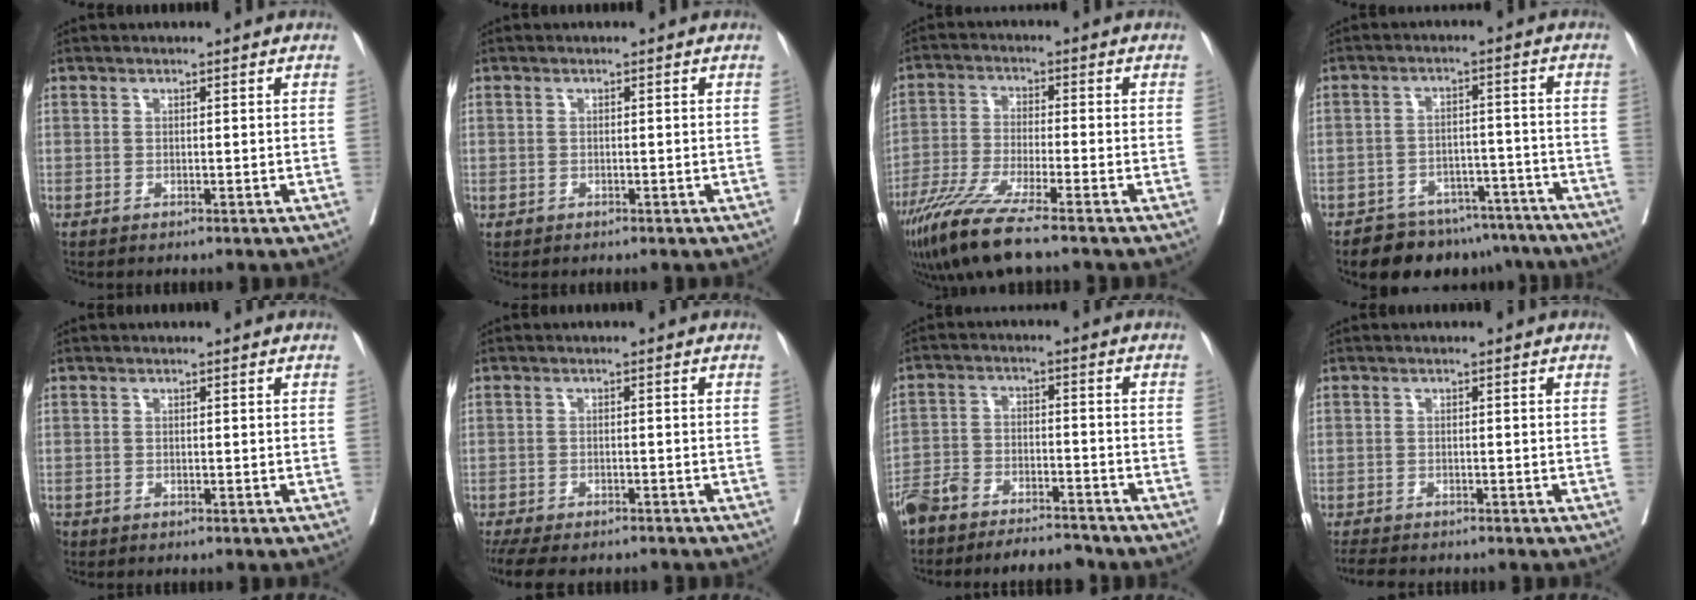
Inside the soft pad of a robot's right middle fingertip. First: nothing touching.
{"total": 0.9, "force": [-0.1, 0.8, 0.0], "torque": [0.005, 0.005, -0.003]}
{"total": 10.0, "force": [-7.2, -0.2, 6.9], "torque": [-0.135, -0.037, -0.135]}
{"total": 11.3, "force": [-9.5, 5.7, 2.5], "torque": [-0.011, 0.021, -0.116]}
{"total": 0.7, "force": [-0.5, 0.5, 0.1], "torque": [-0.007, -0.002, -0.008]}
{"total": 12.3, "force": [-10.1, 4.3, 5.5], "torque": [-0.119, -0.016, -0.133]}
{"total": 9.8, "force": [-9.0, 2.3, 3.2], "torque": [-0.051, 0.008, -0.147]}
{"total": 3.6, "force": [-3.2, 1.3, 1.0], "torque": [-0.017, -0.010, -0.051]}